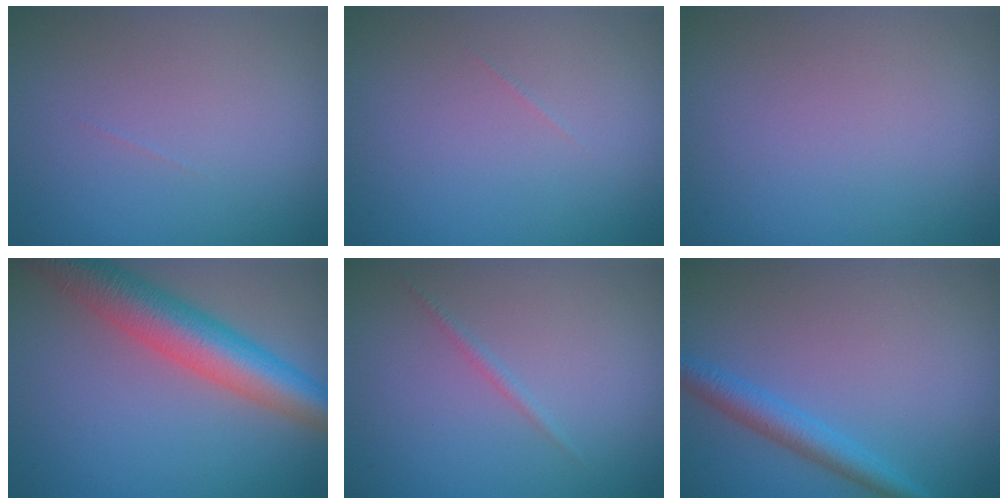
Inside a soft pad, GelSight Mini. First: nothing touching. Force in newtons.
{"total": 0.0}
{"total": 0.0}
{"total": 7.9, "press": 7.9, "slide": 0.4}
{"total": 0.7, "press": 0.7, "slide": 0.1}
{"total": 2.8, "press": 2.7, "slide": 0.2}